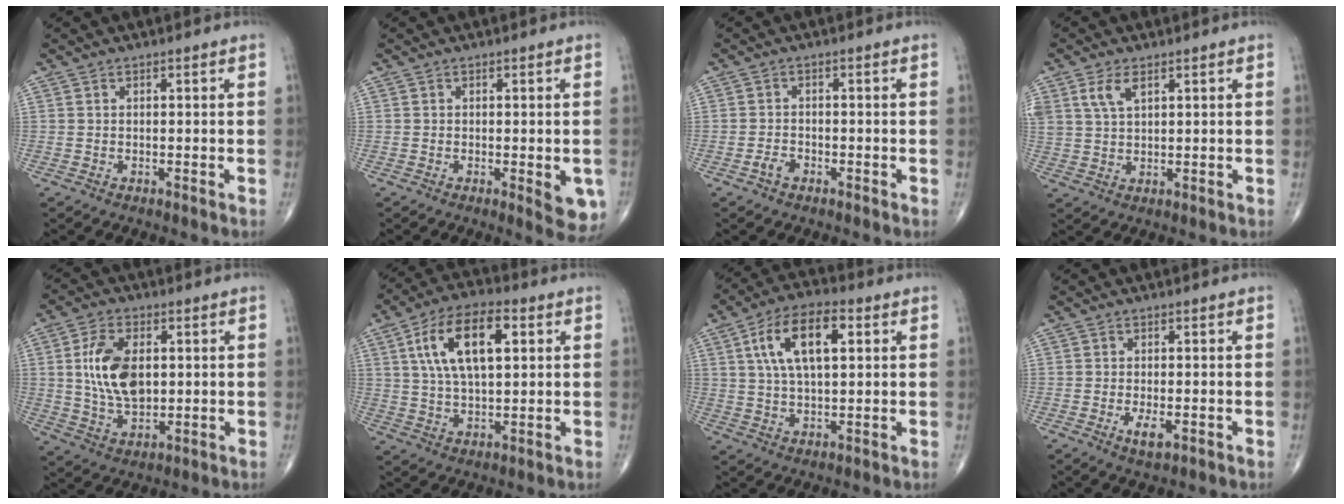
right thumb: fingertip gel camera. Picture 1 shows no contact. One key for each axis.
{"total": 5.7, "fx": -1.5, "fy": 2.0, "fz": 5.1, "tx": -0.048, "ty": -0.010, "tz": -0.015}
{"total": 2.0, "fx": -1.2, "fy": 1.2, "fz": 1.0, "tx": -0.017, "ty": 0.008, "tz": -0.023}
{"total": 4.9, "fx": 2.4, "fy": 2.4, "fz": 3.4, "tx": -0.067, "ty": -0.004, "tz": 0.054}
{"total": 12.0, "fx": 1.7, "fy": 7.0, "fz": 9.6, "tx": -0.172, "ty": -0.007, "tz": 0.037}
{"total": 14.8, "fx": 4.4, "fy": 6.8, "fz": 12.4, "tx": -0.220, "ty": 0.009, "tz": 0.079}
{"total": 13.2, "fx": 4.0, "fy": 6.1, "fz": 11.1, "tx": -0.196, "ty": 0.010, "tz": 0.068}
{"total": 3.3, "fx": -1.1, "fy": 1.4, "fz": 2.8, "tx": -0.051, "ty": -0.005, "tz": -0.016}